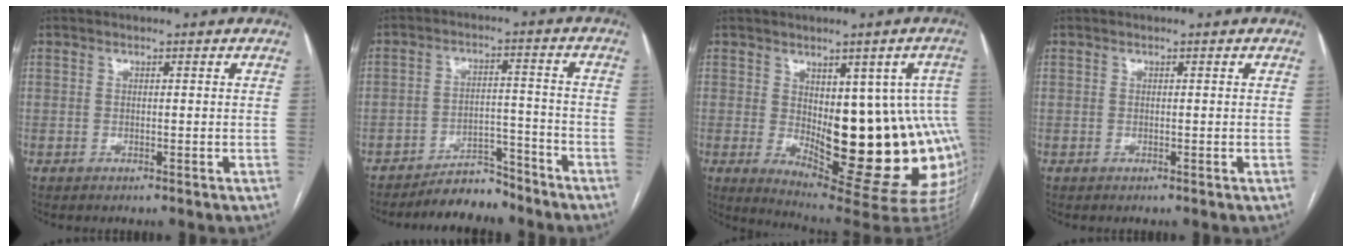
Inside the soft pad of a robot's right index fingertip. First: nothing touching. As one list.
[{"total": 6.4, "force": [-6.0, 1.9, 0.9], "torque": [-0.009, 0.013, -0.099]}, {"total": 20.5, "force": [-1.7, 6.8, 19.3], "torque": [-0.169, 0.014, 0.007]}, {"total": 0.0}]